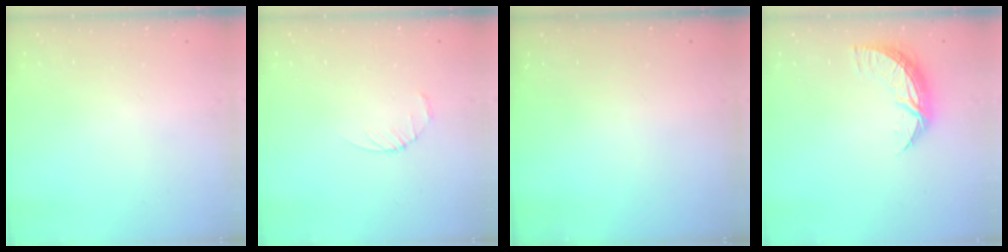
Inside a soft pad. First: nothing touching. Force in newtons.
{"total": 3.4, "press": 3.3, "slide": 0.4}
{"total": 0.0}
{"total": 9.7, "press": 9.7, "slide": 0.4}